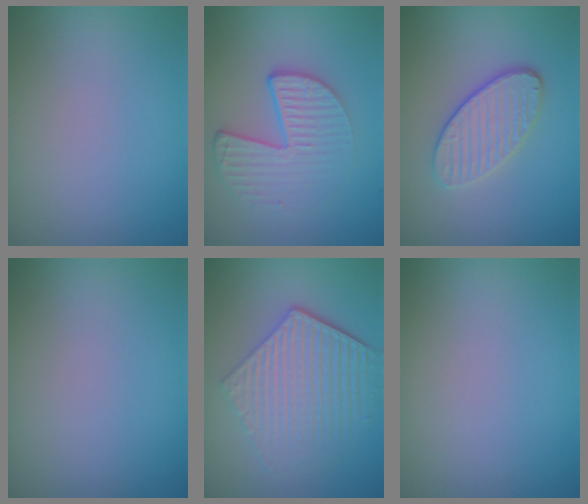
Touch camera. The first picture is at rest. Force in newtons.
{"total": 4.6, "press": 3.0, "slide": 3.5}
{"total": 3.9, "press": 3.3, "slide": 2.0}
{"total": 0.0}
{"total": 6.3, "press": 4.6, "slide": 4.4}
{"total": 0.0}